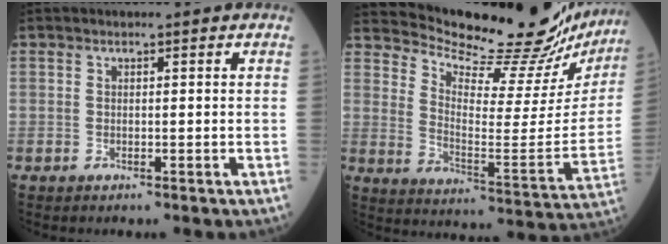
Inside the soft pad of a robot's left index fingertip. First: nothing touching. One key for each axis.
{"total": 24.2, "fx": 23.0, "fy": 3.1, "fz": 7.0, "tx": -0.118, "ty": -0.097, "tz": 0.296}